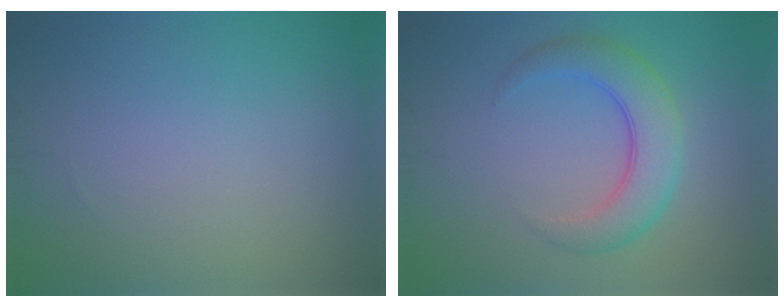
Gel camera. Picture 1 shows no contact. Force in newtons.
{"total": 4.7, "press": 4.7, "slide": 0.2}